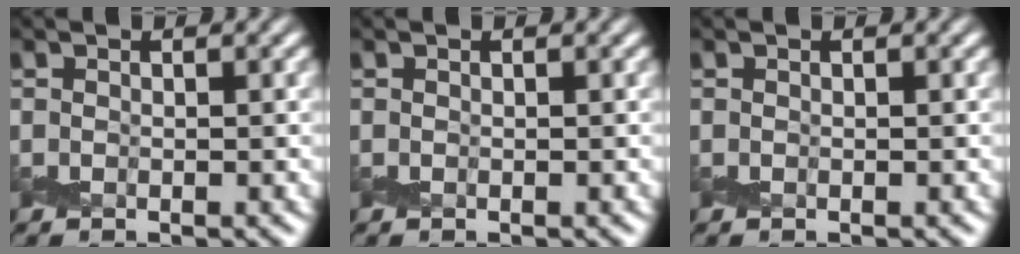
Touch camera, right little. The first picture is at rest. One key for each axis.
{"total": 0.0}
{"total": 0.0}